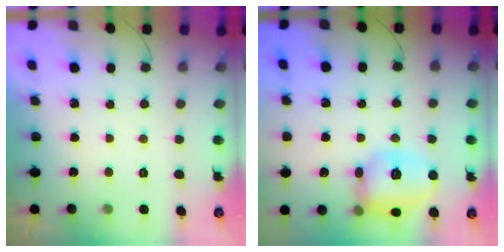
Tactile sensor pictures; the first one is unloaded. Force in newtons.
{"total": 15.6, "press": 15.5, "slide": 1.3}